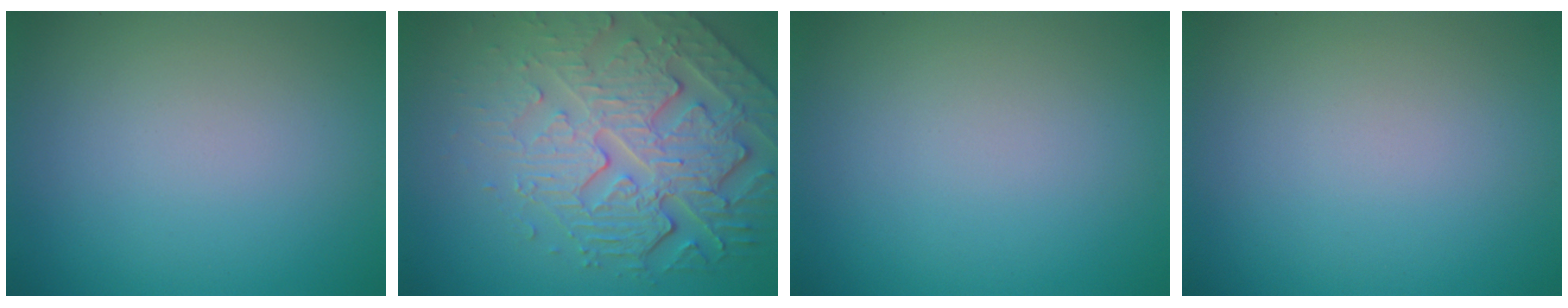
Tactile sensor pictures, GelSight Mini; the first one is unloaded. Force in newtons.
{"total": 6.6, "press": 5.4, "slide": 3.9}
{"total": 0.0}
{"total": 0.0}